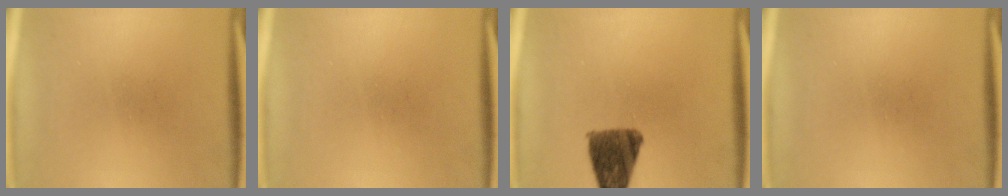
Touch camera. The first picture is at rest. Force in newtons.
{"total": 0.0}
{"total": 10.1}
{"total": 0.0}